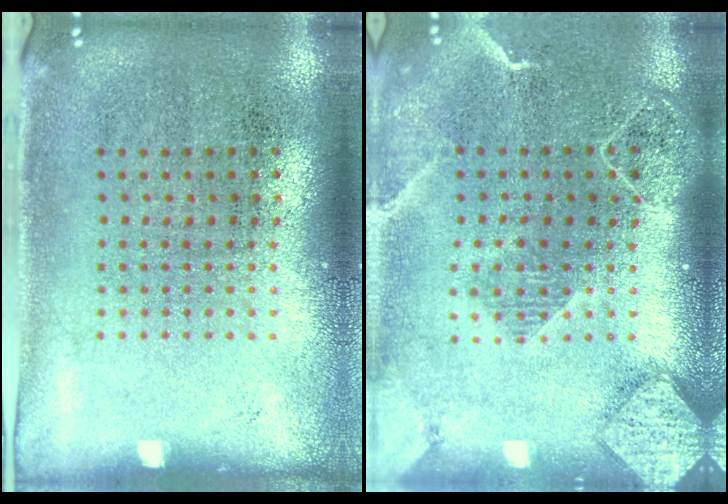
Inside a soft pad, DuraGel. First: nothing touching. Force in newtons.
{"total": 2.3, "press": 2.0, "slide": 1.1}